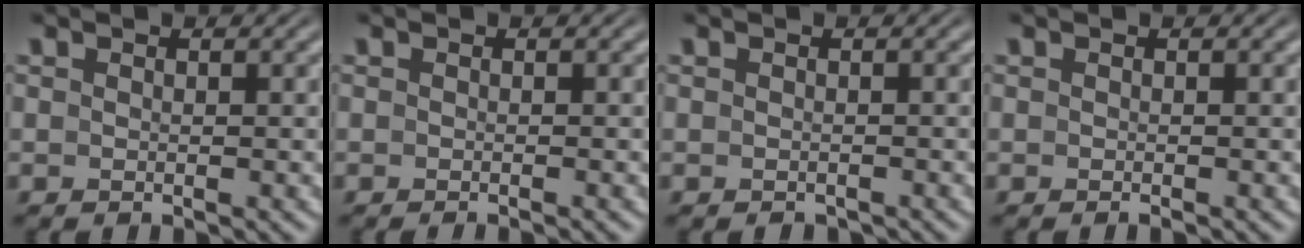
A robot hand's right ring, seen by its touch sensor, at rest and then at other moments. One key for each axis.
{"total": 0.9, "fx": -0.8, "fy": -0.2, "fz": 0.3, "tx": 0.003, "ty": 0.005, "tz": -0.013}
{"total": 1.1, "fx": -1.1, "fy": 0.2, "fz": 0.0, "tx": -0.003, "ty": -0.008, "tz": -0.013}
{"total": 0.5, "fx": -0.4, "fy": -0.1, "fz": 0.2, "tx": 0.001, "ty": 0.004, "tz": -0.009}